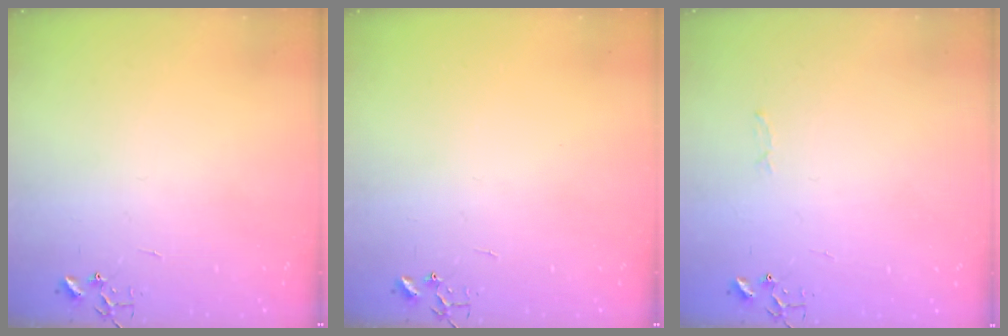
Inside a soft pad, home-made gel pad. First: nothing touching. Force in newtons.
{"total": 0.0}
{"total": 2.8, "press": 2.8, "slide": 0.4}